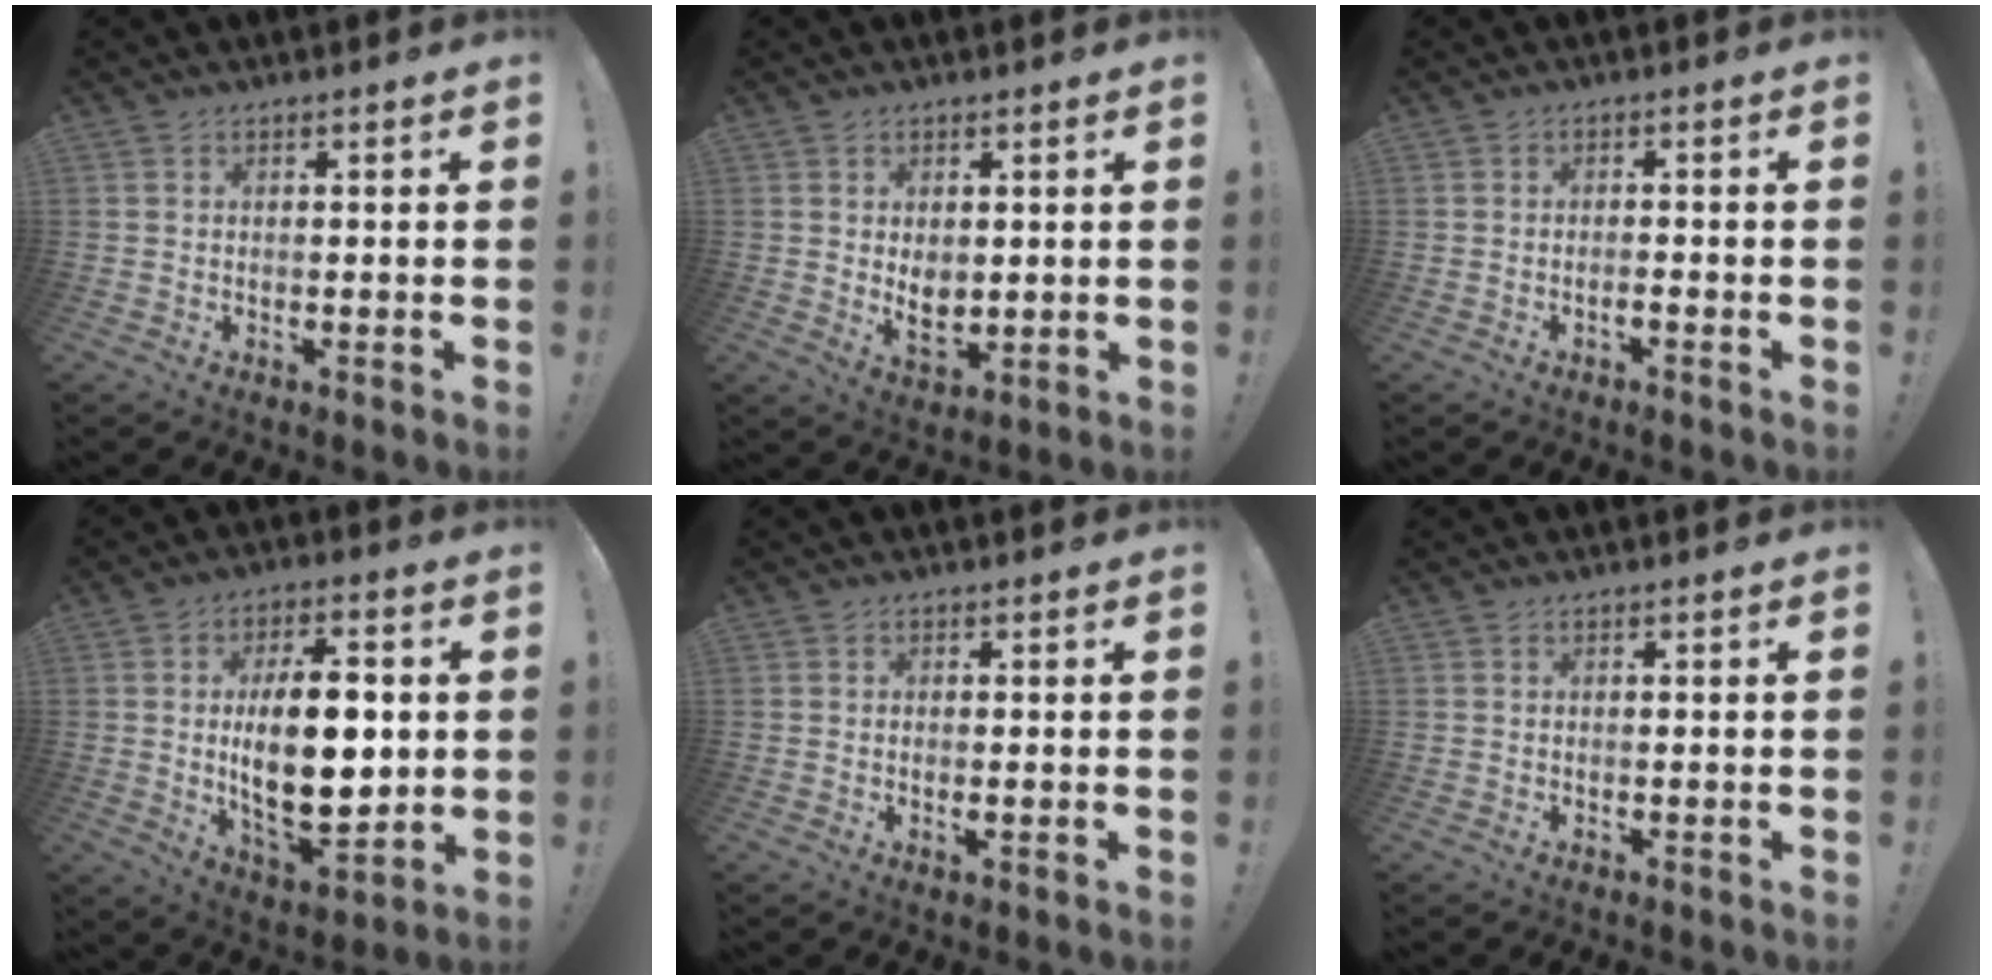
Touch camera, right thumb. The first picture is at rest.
{"total": 5.0, "force": [1.0, 3.5, 3.4], "torque": [-0.042, -0.012, 0.016]}
{"total": 1.6, "force": [-1.3, 0.0, 1.0], "torque": [-0.025, 0.000, -0.022]}
{"total": 20.5, "force": [1.1, 9.5, 18.1], "torque": [-0.308, -0.011, 0.013]}
{"total": 1.1, "force": [-0.3, 0.2, 1.0], "torque": [-0.026, 0.002, -0.004]}
{"total": 0.0}